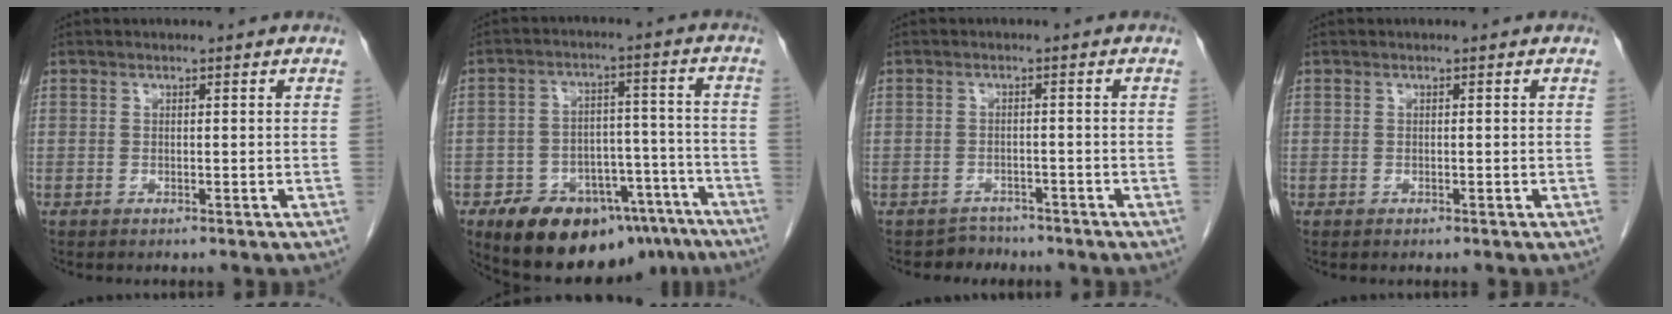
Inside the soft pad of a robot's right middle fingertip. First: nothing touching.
{"total": 17.9, "force": [-13.2, 8.7, 8.4], "torque": [-0.105, 0.036, -0.185]}
{"total": 2.8, "force": [-2.4, 1.3, -0.8], "torque": [0.005, 0.003, -0.038]}
{"total": 0.0}